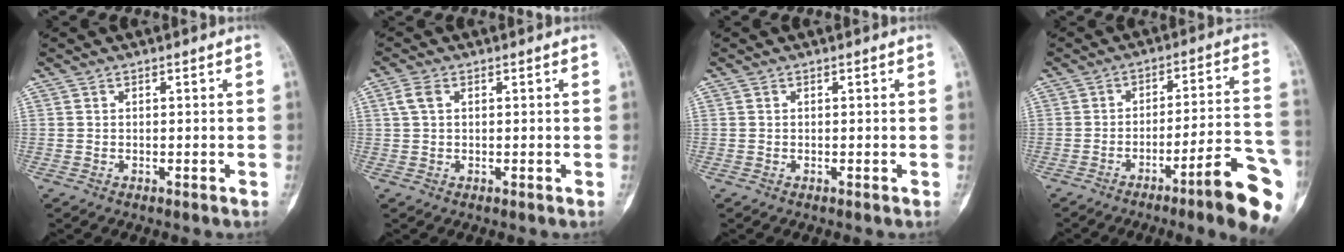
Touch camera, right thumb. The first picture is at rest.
{"total": 2.6, "force": [0.6, 1.5, 2.0], "torque": [-0.046, 0.005, 0.008]}
{"total": 0.0}
{"total": 15.2, "force": [-7.9, 1.8, 12.9], "torque": [-0.150, 0.054, -0.109]}